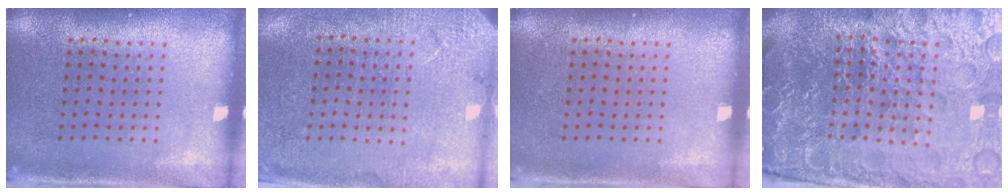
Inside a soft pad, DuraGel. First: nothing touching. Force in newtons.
{"total": 2.5, "press": 2.5, "slide": 0.2}
{"total": 0.0}
{"total": 6.2, "press": 5.6, "slide": 2.8}